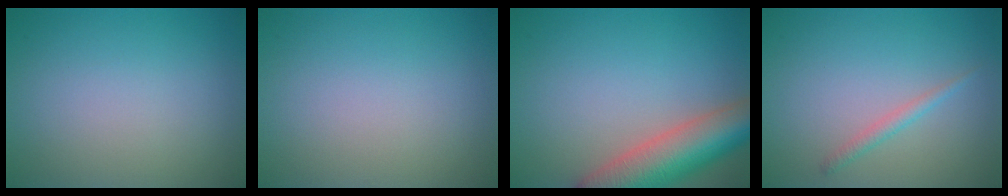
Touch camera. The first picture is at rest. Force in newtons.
{"total": 0.0}
{"total": 8.6, "press": 8.5, "slide": 0.6}
{"total": 1.2, "press": 1.2, "slide": 0.0}